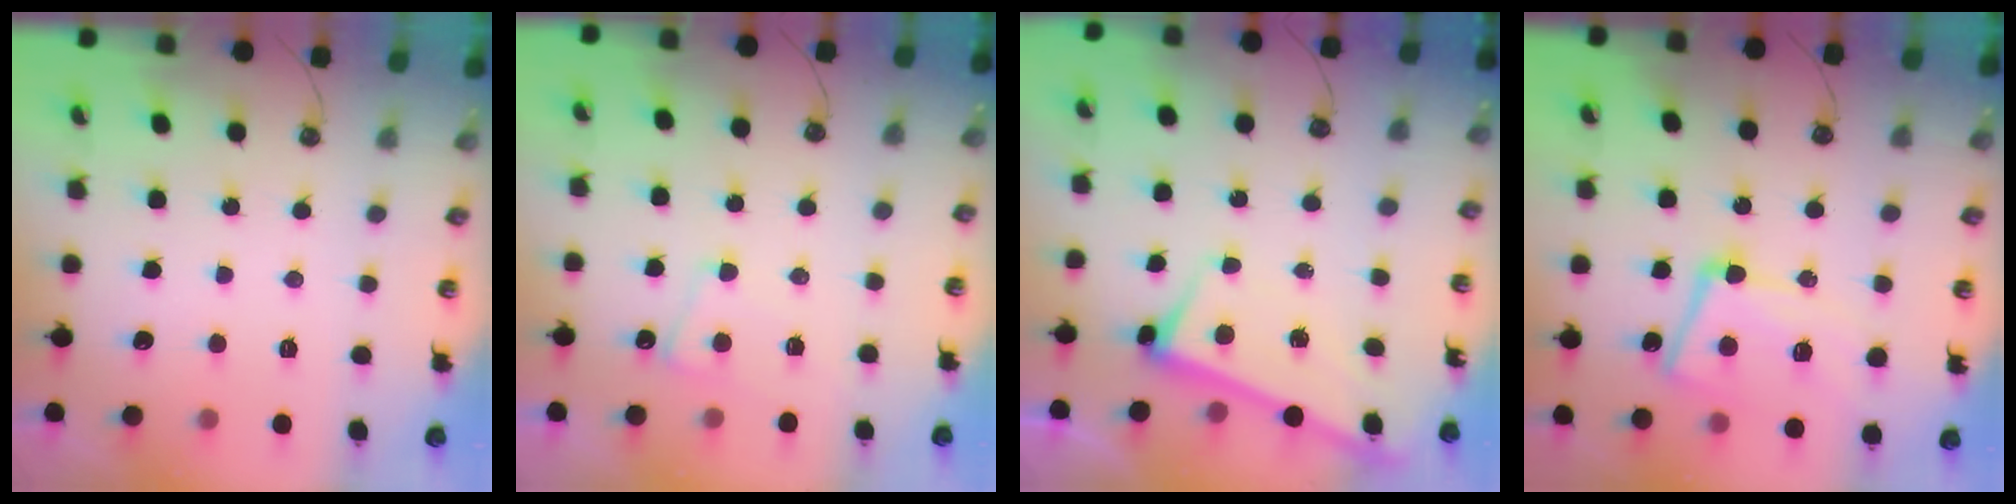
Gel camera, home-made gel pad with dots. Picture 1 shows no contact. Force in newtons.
{"total": 1.1, "press": 0.9, "slide": 0.5}
{"total": 2.8, "press": 2.7, "slide": 0.4}
{"total": 11.1, "press": 10.9, "slide": 2.3}